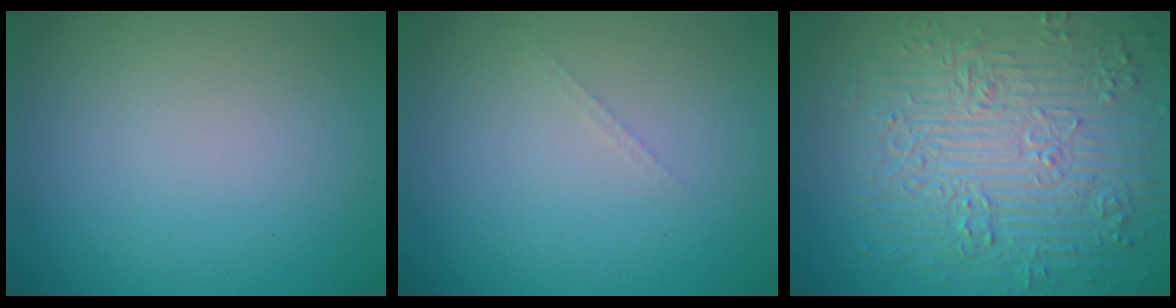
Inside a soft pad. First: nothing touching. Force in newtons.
{"total": 0.6, "press": 0.6, "slide": 0.1}
{"total": 9.2, "press": 6.8, "slide": 6.2}